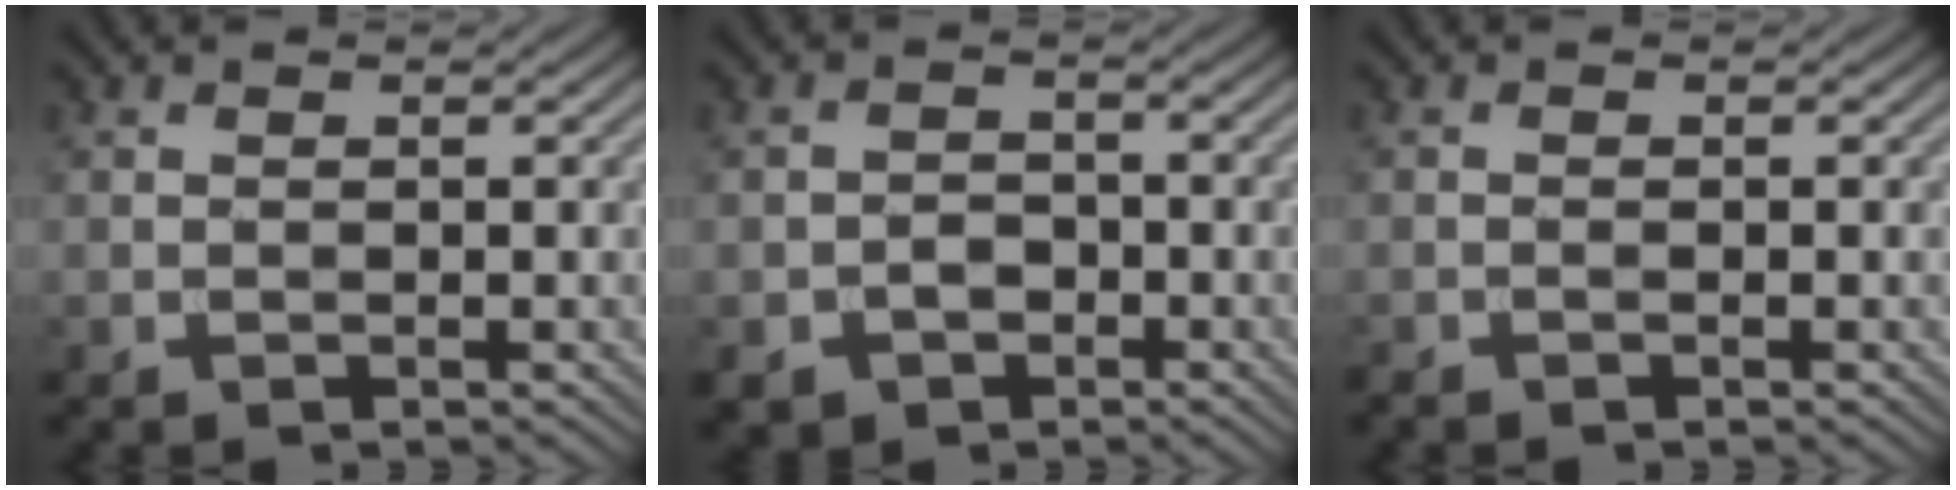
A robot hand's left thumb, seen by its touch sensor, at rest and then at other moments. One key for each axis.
{"total": 3.2, "fx": -1.8, "fy": 2.4, "fz": 1.2, "tx": -0.019, "ty": -0.003, "tz": -0.036}
{"total": 0.6, "fx": -0.5, "fy": 0.0, "fz": 0.3, "tx": -0.007, "ty": 0.001, "tz": -0.011}